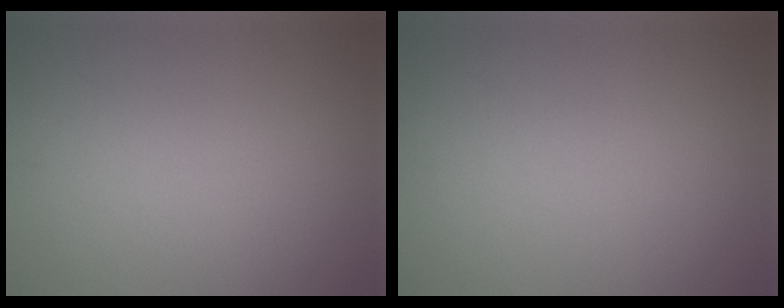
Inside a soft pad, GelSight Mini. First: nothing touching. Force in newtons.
{"total": 0.0}